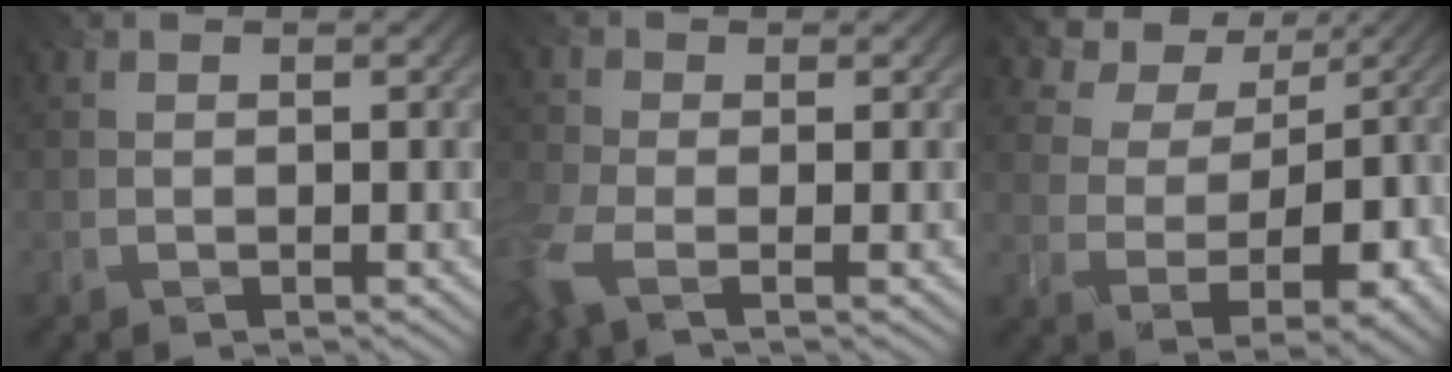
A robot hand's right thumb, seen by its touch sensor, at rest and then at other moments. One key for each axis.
{"total": 5.1, "fx": -2.7, "fy": 2.4, "fz": 3.6, "tx": -0.100, "ty": -0.009, "tz": -0.070}
{"total": 6.5, "fx": 1.8, "fy": 4.7, "fz": 4.2, "tx": -0.062, "ty": -0.004, "tz": 0.031}